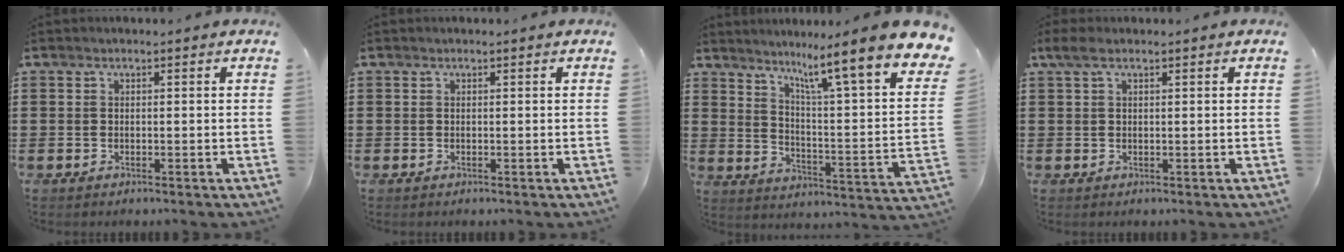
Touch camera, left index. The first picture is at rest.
{"total": 0.0}
{"total": 9.8, "force": [7.2, -0.8, 6.6], "torque": [-0.121, -0.066, 0.102]}
{"total": 2.2, "force": [1.0, 0.7, 1.8], "torque": [-0.036, 0.005, 0.018]}